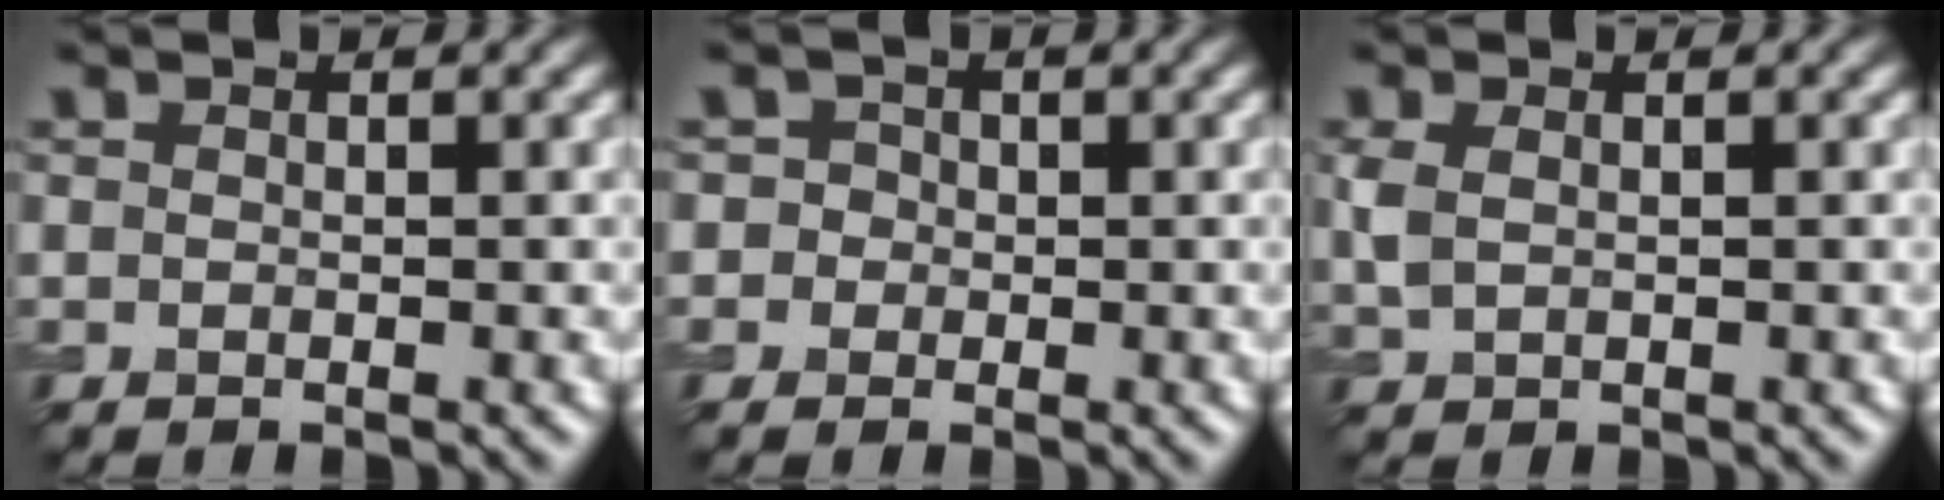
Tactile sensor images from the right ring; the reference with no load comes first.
{"total": 2.7, "force": [0.5, 2.6, 0.8], "torque": [0.017, 0.022, -0.019]}
{"total": 1.9, "force": [0.3, 1.4, 1.3], "torque": [-0.037, 0.000, 0.010]}